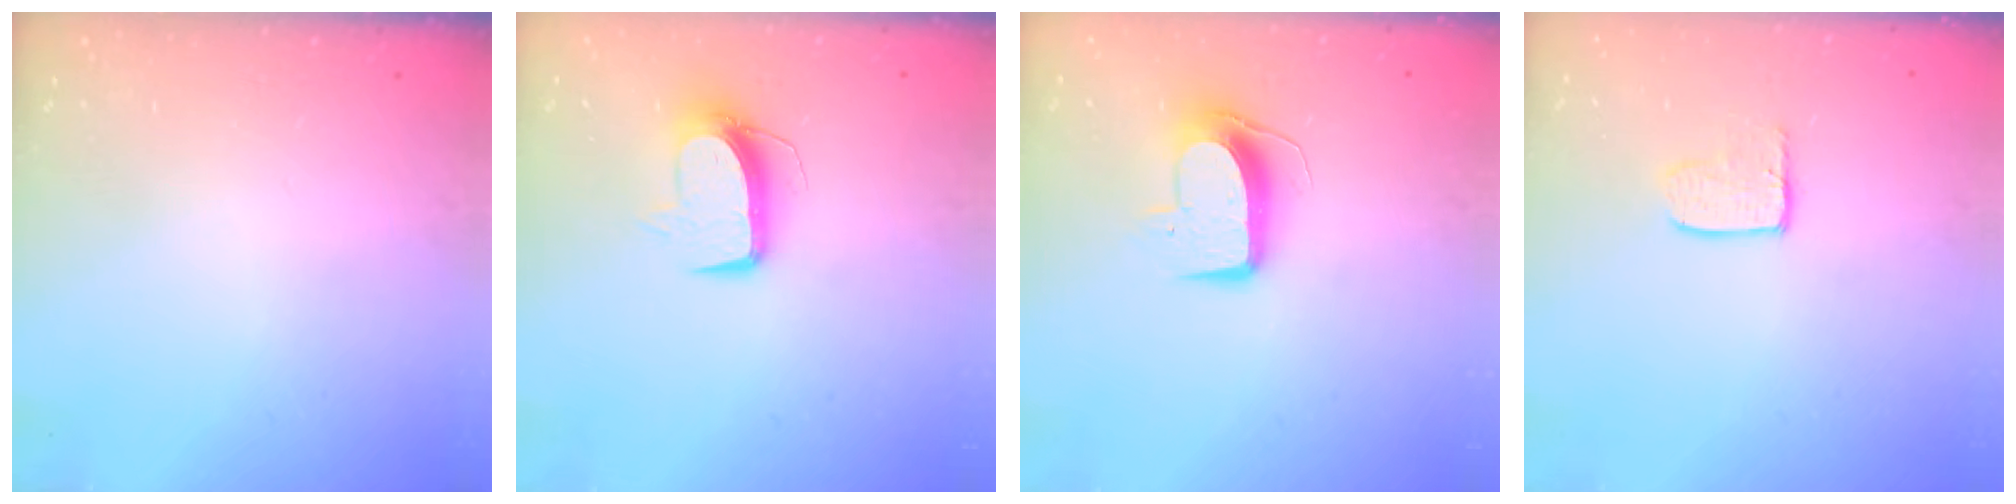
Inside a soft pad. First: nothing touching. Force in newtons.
{"total": 10.0, "press": 10.0, "slide": 0.3}
{"total": 10.0, "press": 10.0, "slide": 0.5}
{"total": 3.4, "press": 3.4, "slide": 0.3}